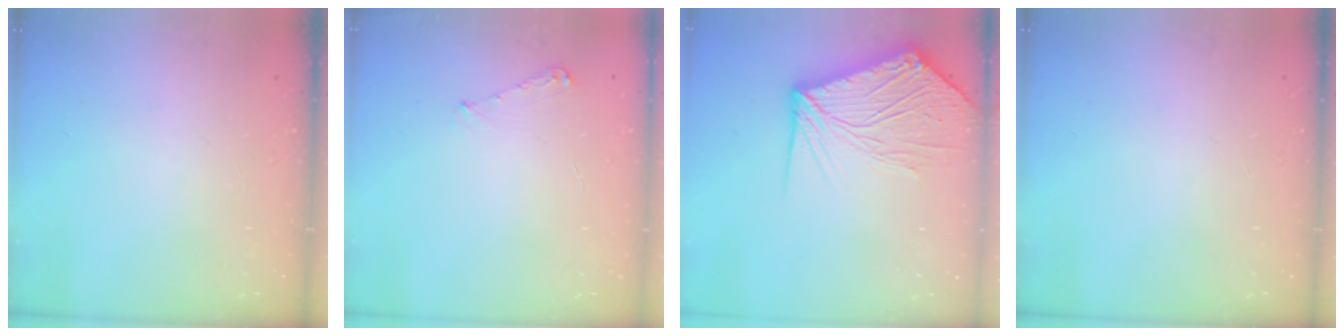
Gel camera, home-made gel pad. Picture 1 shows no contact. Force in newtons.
{"total": 4.0, "press": 3.9, "slide": 0.5}
{"total": 15.5, "press": 15.3, "slide": 2.2}
{"total": 0.0}